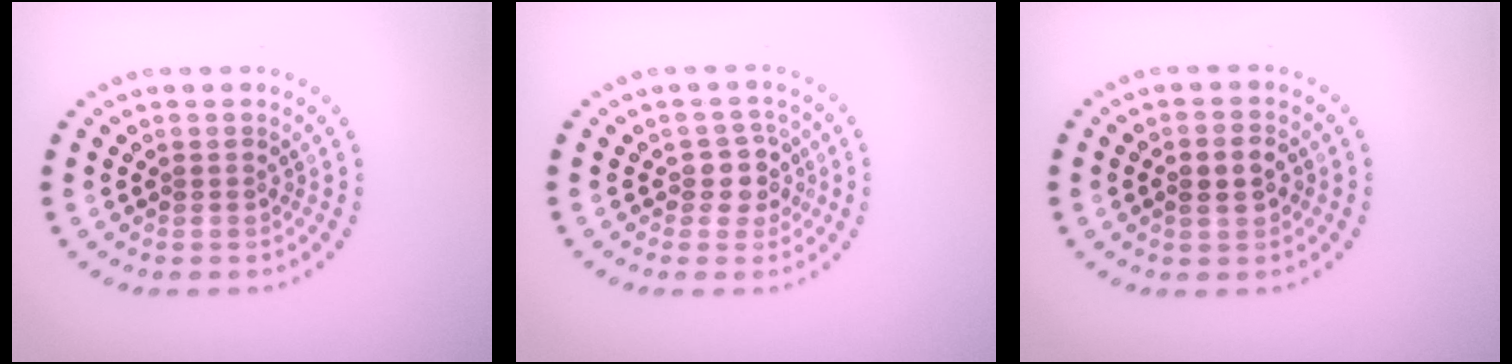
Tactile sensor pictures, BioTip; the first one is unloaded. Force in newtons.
{"total": 2.4, "press": 2.0, "slide": 1.3}
{"total": 2.6, "press": 2.6, "slide": 0.4}